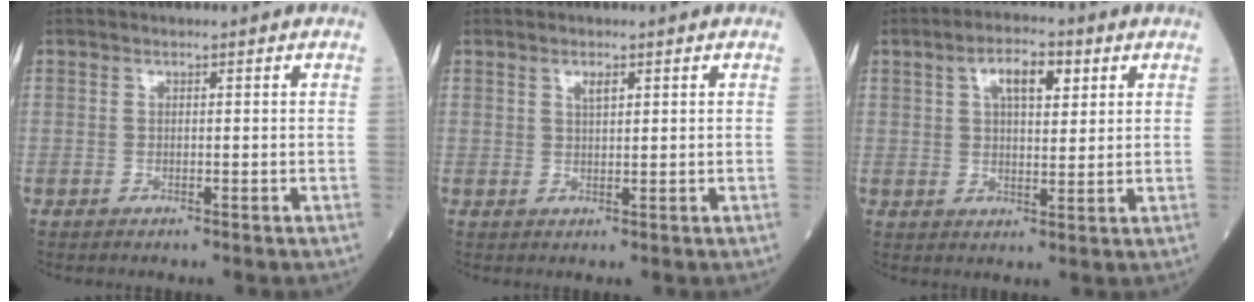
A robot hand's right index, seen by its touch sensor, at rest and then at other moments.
{"total": 1.7, "force": [1.0, 0.5, 1.3], "torque": [-0.024, 0.000, 0.019]}
{"total": 6.7, "force": [2.9, 2.5, 5.5], "torque": [-0.093, 0.011, 0.047]}